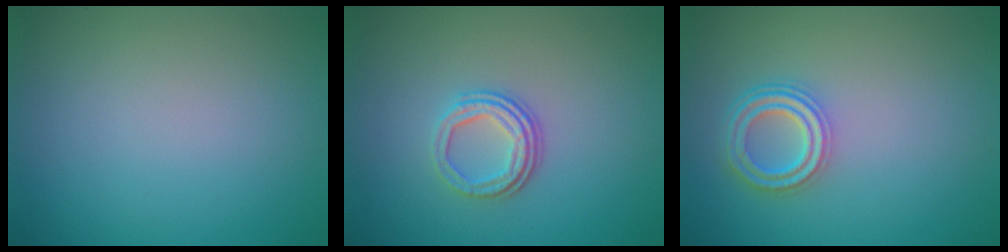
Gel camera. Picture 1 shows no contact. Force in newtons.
{"total": 3.1, "press": 2.3, "slide": 2.0}
{"total": 3.8, "press": 3.0, "slide": 2.3}